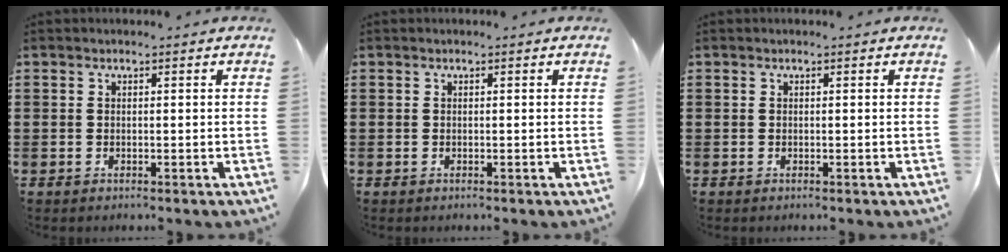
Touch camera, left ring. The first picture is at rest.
{"total": 0.0}
{"total": 0.0}